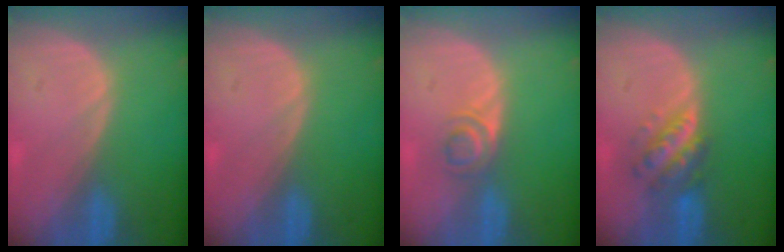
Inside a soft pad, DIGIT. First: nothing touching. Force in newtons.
{"total": 0.0}
{"total": 3.1, "press": 2.9, "slide": 0.8}
{"total": 5.8, "press": 5.3, "slide": 2.4}